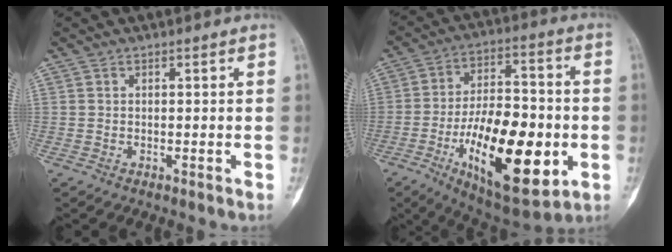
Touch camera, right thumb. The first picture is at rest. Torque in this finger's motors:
{"motor_torque": [0.10, 1.00, 1.94, -0.83, 0.25]}